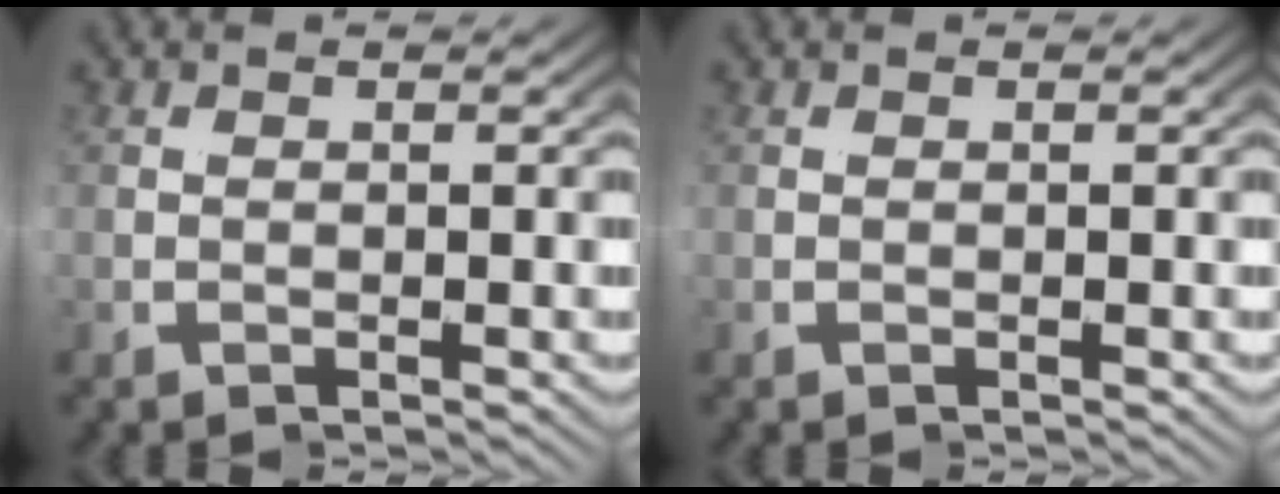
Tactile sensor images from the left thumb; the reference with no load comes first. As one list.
[{"total": 0.0}]